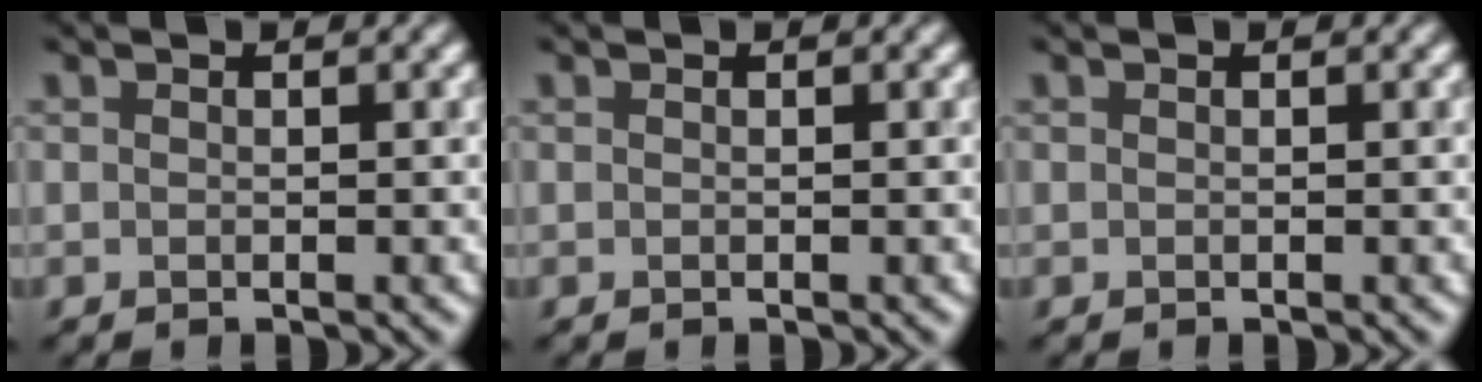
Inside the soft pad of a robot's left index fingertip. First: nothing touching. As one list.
[{"total": 0.0}, {"total": 0.0}]